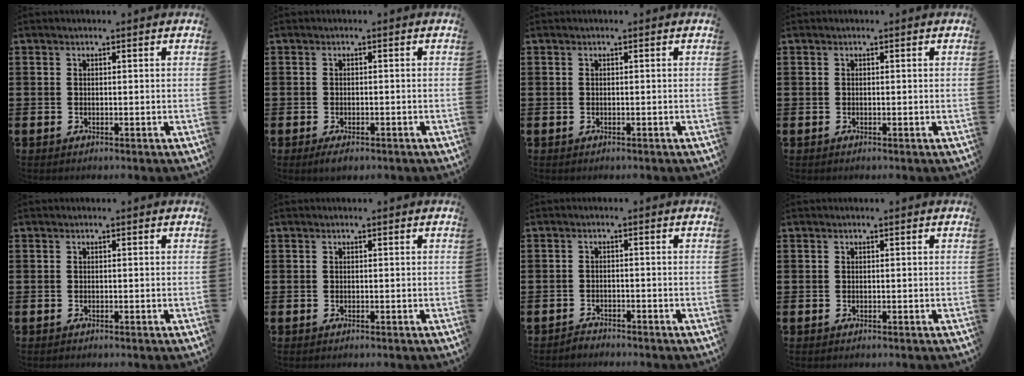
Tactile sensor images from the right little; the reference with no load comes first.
{"total": 1.2, "force": [-0.6, 0.5, 0.9], "torque": [-0.009, -0.005, -0.015]}
{"total": 0.0}
{"total": 0.0}
{"total": 0.0}
{"total": 0.0}
{"total": 1.4, "force": [-1.4, 0.1, -0.2], "torque": [-0.001, 0.005, -0.031]}
{"total": 0.0}